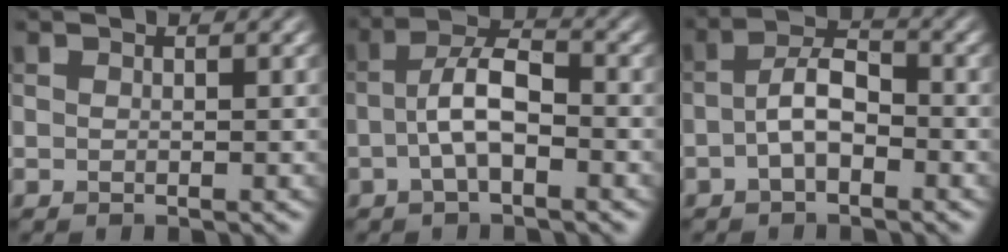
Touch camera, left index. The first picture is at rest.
{"total": 4.4, "force": [-1.1, 1.7, 3.9], "torque": [-0.076, 0.013, -0.030]}
{"total": 3.6, "force": [-1.1, 1.7, 3.0], "torque": [-0.055, 0.011, -0.028]}